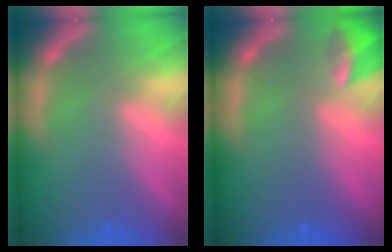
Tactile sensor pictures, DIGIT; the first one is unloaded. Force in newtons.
{"total": 2.9}